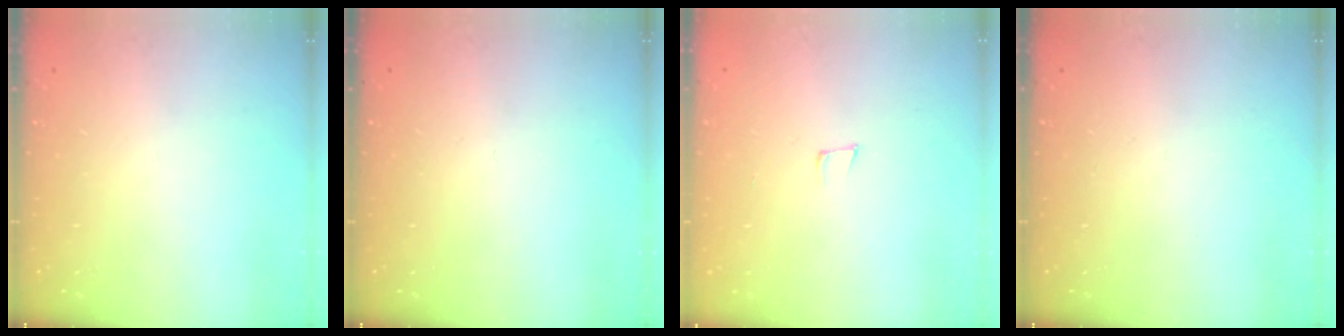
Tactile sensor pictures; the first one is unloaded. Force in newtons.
{"total": 0.0}
{"total": 5.0, "press": 4.2, "slide": 2.8}
{"total": 0.0}